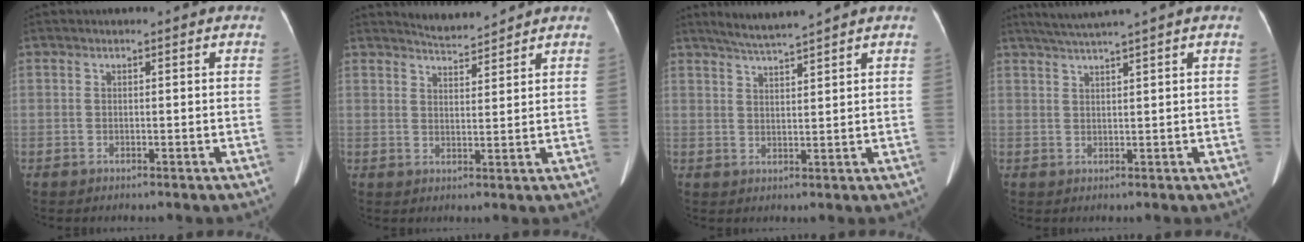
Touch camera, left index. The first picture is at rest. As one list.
[{"total": 3.9, "force": [3.9, -0.2, 0.0], "torque": [-0.008, 0.001, 0.068]}, {"total": 5.1, "force": [4.6, -1.1, 2.0], "torque": [-0.039, 0.009, 0.086]}, {"total": 4.8, "force": [4.0, -1.3, 2.3], "torque": [-0.041, 0.016, 0.077]}]